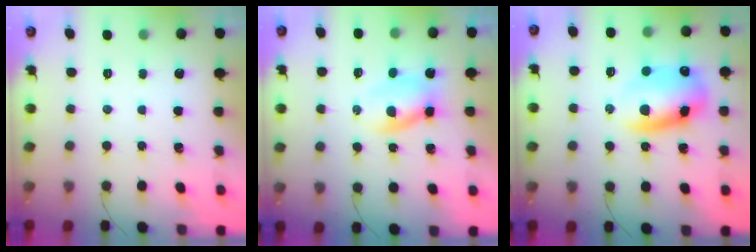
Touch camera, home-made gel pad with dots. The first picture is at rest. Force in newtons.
{"total": 3.9, "press": 3.7, "slide": 1.3}
{"total": 12.1, "press": 11.8, "slide": 2.4}